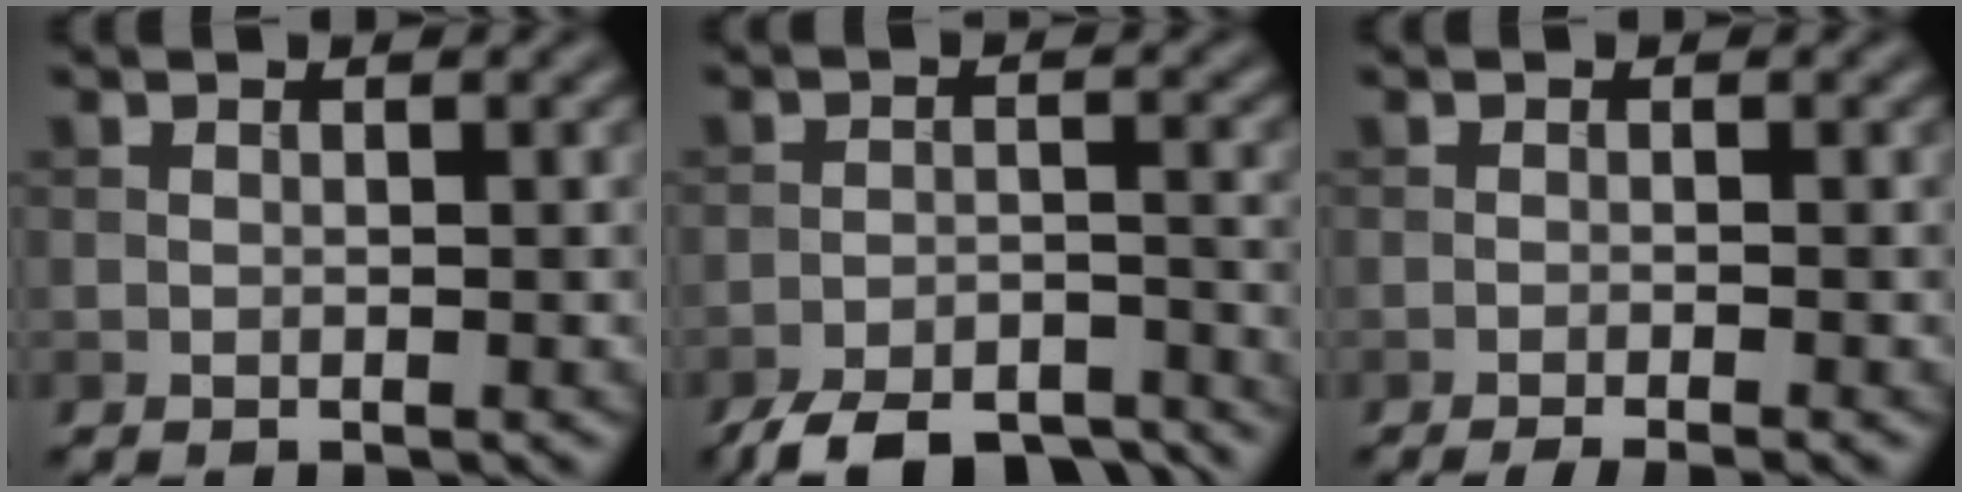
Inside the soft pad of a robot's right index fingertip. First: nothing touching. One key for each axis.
{"total": 9.2, "fx": -8.0, "fy": 3.0, "fz": 3.5, "tx": -0.052, "ty": -0.020, "tz": -0.119}
{"total": 2.7, "fx": -1.6, "fy": 0.5, "fz": 2.0, "tx": -0.028, "ty": 0.003, "tz": -0.031}